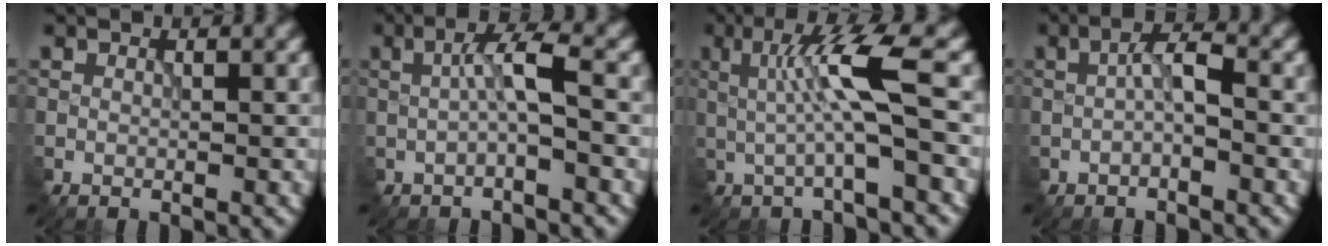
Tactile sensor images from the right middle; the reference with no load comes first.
{"total": 3.2, "force": [-0.1, 0.5, 3.1], "torque": [-0.056, 0.008, -0.005]}
{"total": 5.4, "force": [0.1, 0.5, 5.4], "torque": [-0.108, 0.005, 0.003]}
{"total": 2.6, "force": [-0.5, 0.8, 2.4], "torque": [-0.047, 0.008, -0.012]}